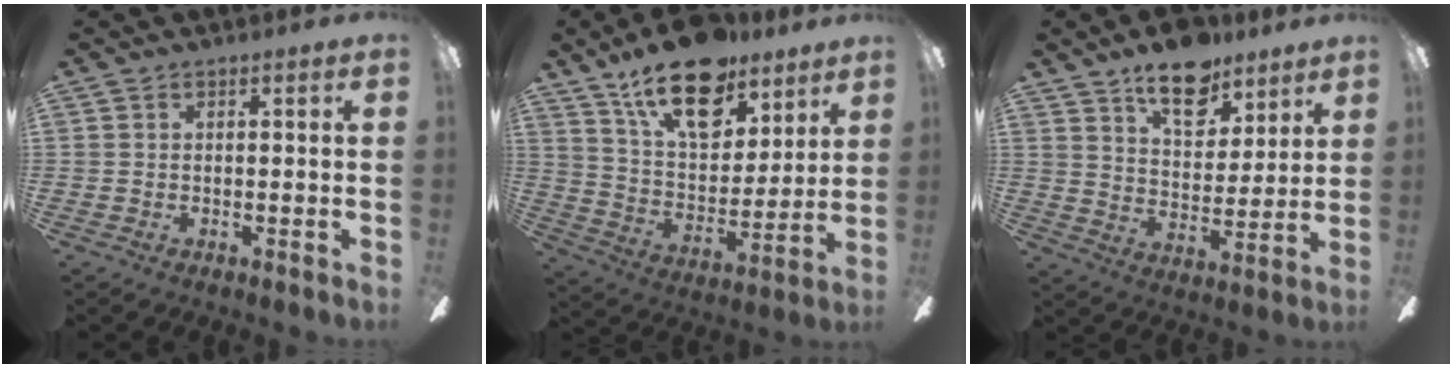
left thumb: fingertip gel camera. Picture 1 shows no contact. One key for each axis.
{"total": 20.7, "fx": 13.6, "fy": 10.4, "fz": 11.7, "tx": -0.189, "ty": -0.071, "tz": 0.237}
{"total": 14.5, "fx": 10.3, "fy": 7.2, "fz": 7.3, "tx": -0.098, "ty": -0.057, "tz": 0.182}